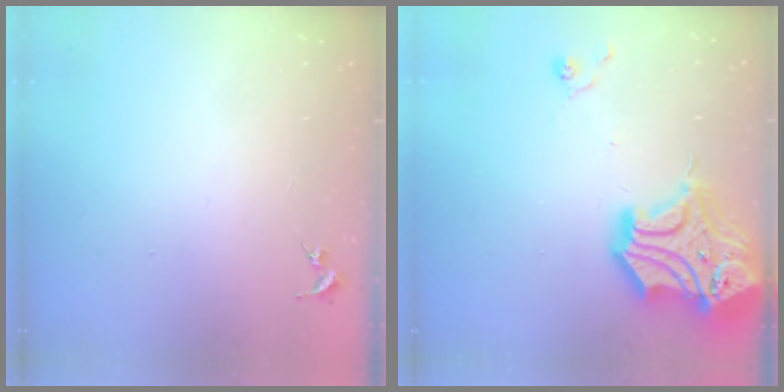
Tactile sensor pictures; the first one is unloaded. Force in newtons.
{"total": 21.9, "press": 21.7, "slide": 2.9}